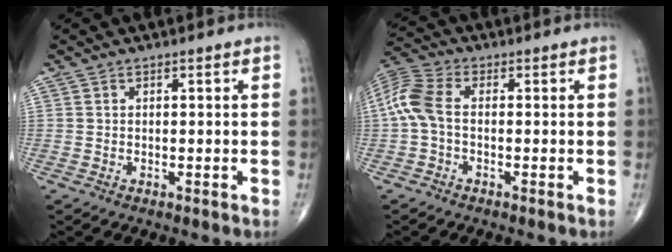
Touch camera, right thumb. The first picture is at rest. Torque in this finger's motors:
{"motor_torque": [-0.07, 0.27, 0.44, 0.35, 0.10]}